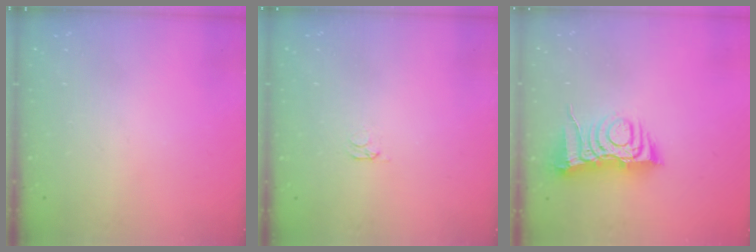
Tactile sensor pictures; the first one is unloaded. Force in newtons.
{"total": 1.6, "press": 1.6, "slide": 0.4}
{"total": 8.9, "press": 8.9, "slide": 1.1}